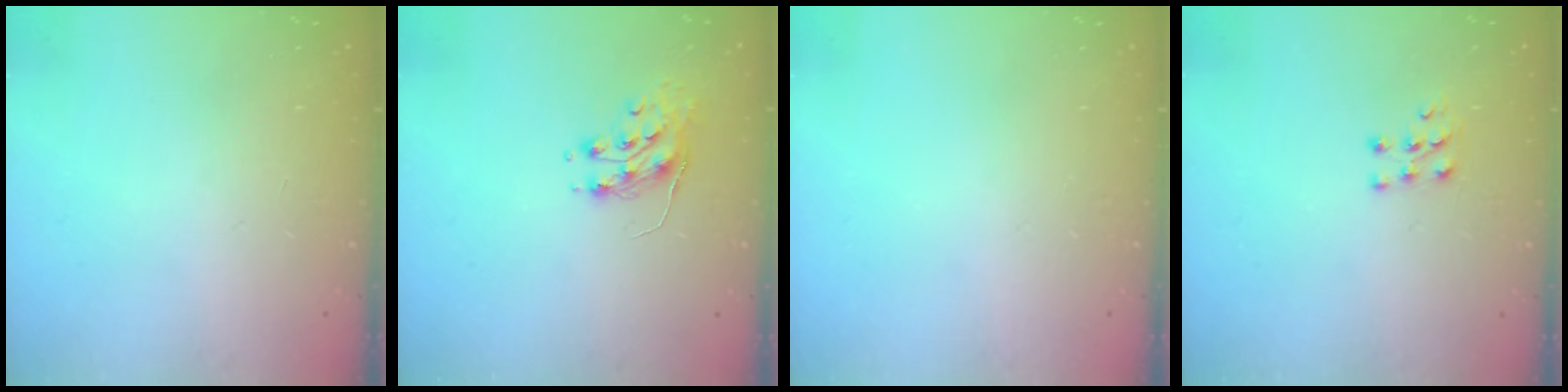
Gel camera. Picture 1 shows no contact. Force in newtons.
{"total": 8.9, "press": 8.9, "slide": 0.3}
{"total": 0.0}
{"total": 5.3, "press": 5.3, "slide": 0.4}